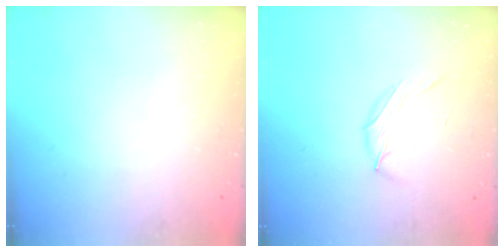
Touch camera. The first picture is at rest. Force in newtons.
{"total": 6.8, "press": 6.8, "slide": 0.5}